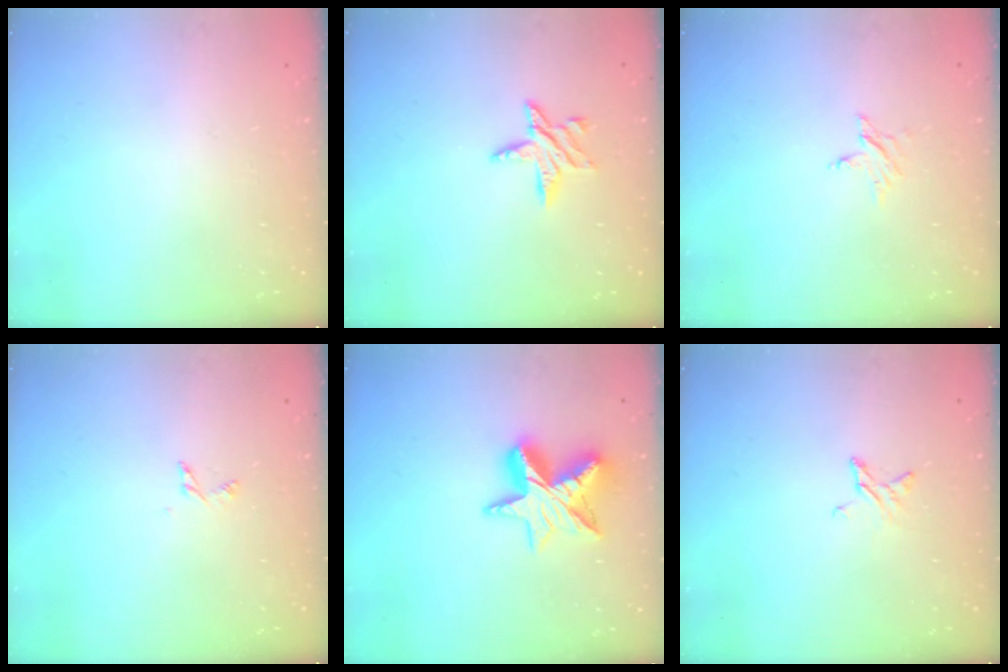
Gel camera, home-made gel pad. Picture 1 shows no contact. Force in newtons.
{"total": 7.3, "press": 7.3, "slide": 0.5}
{"total": 2.7, "press": 2.7, "slide": 0.3}
{"total": 2.8, "press": 2.8, "slide": 0.3}
{"total": 11.6, "press": 11.5, "slide": 1.2}
{"total": 2.9, "press": 2.9, "slide": 0.3}